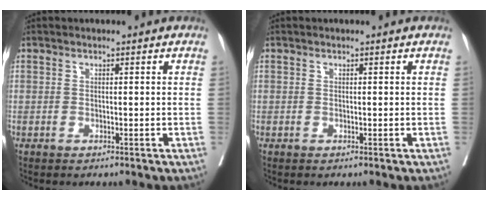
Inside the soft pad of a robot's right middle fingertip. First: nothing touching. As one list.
[{"total": 0.0}]